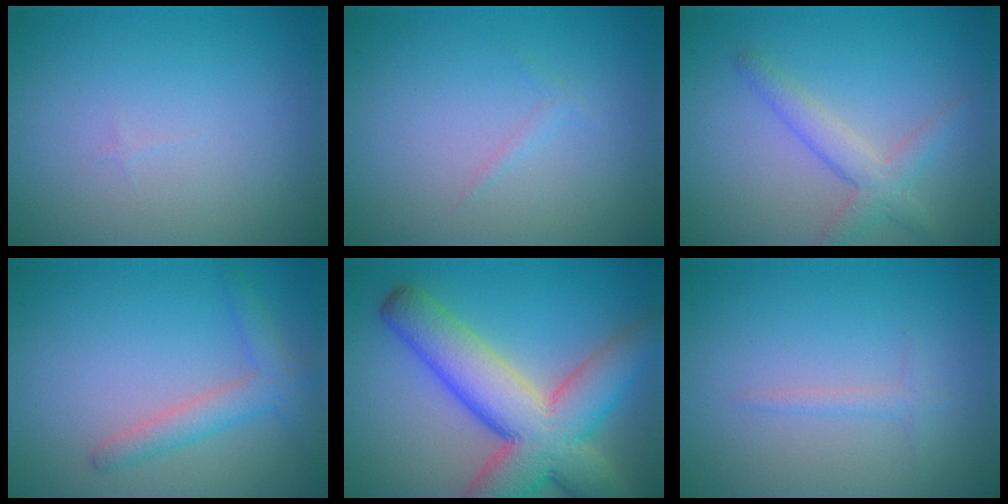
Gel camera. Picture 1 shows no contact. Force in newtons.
{"total": 0.5, "press": 0.5, "slide": 0.1}
{"total": 2.7, "press": 2.7, "slide": 0.1}
{"total": 2.6, "press": 2.5, "slide": 0.1}
{"total": 10.9, "press": 10.9, "slide": 0.6}
{"total": 0.8, "press": 0.8, "slide": 0.1}